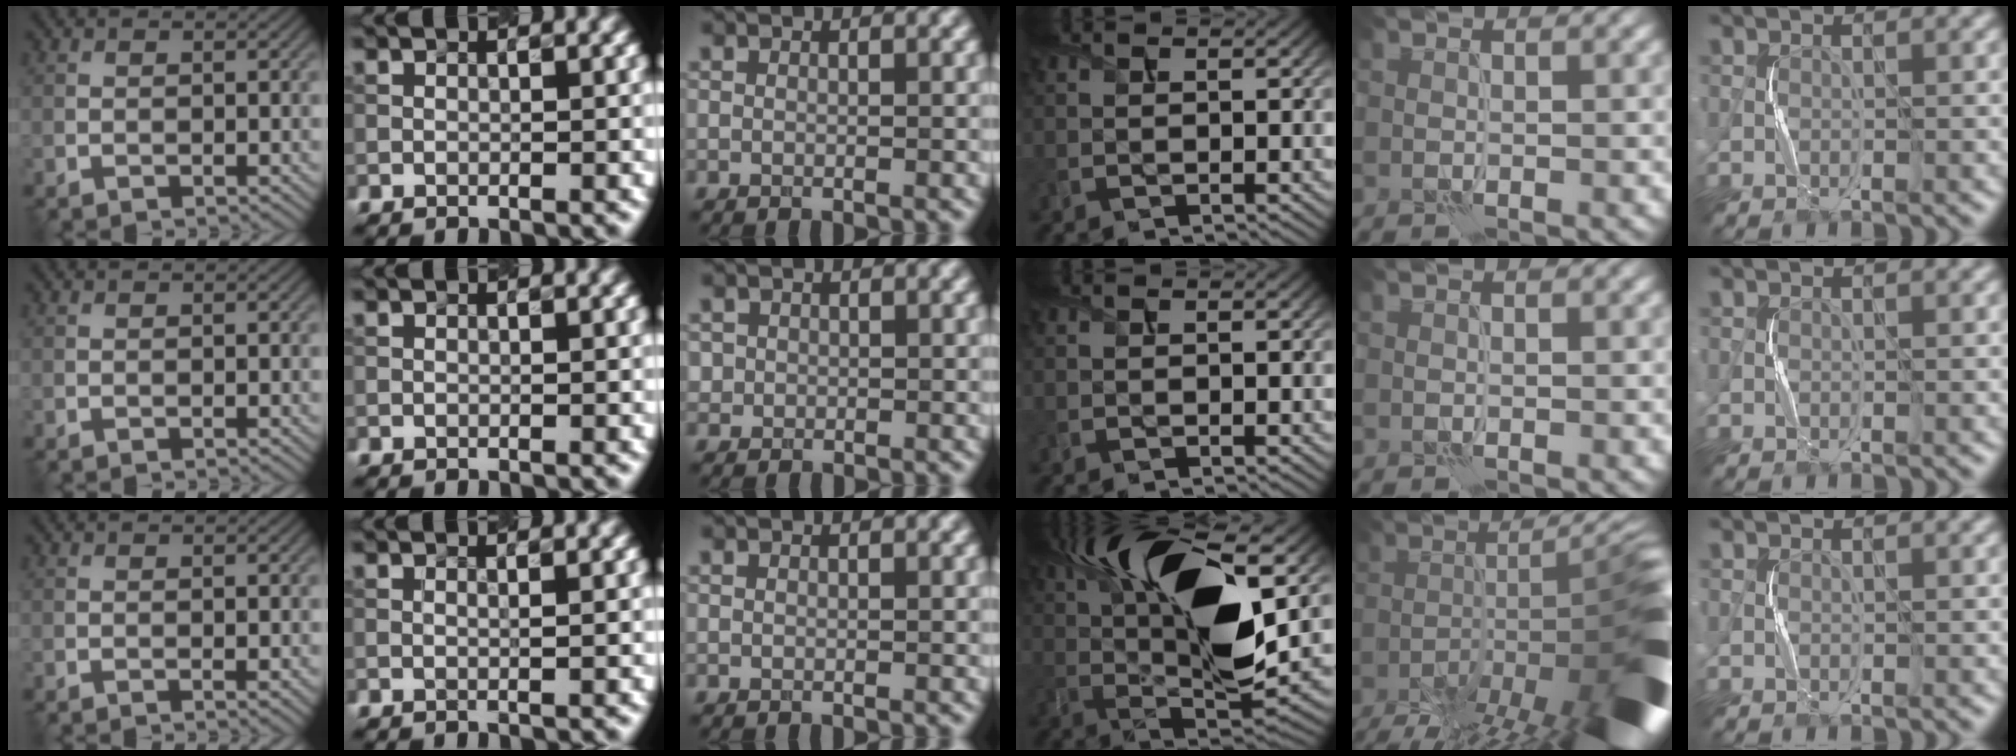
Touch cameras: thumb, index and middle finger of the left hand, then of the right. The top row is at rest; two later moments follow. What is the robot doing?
{"motion": "squeeze", "object": "paper clamp"}